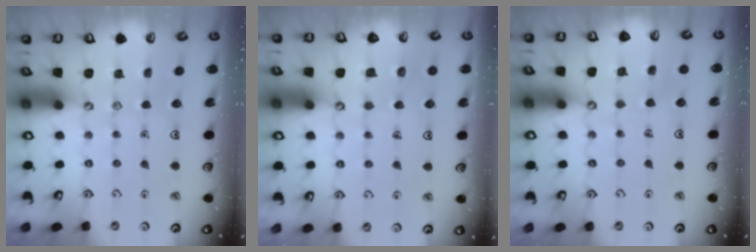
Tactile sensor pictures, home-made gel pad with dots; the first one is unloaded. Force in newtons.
{"total": 3.7, "press": 3.7, "slide": 0.2}
{"total": 3.4, "press": 3.4, "slide": 0.3}